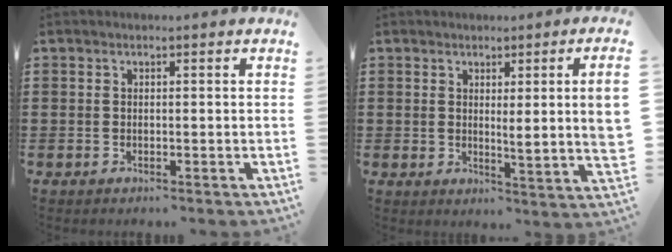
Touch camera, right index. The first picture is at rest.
{"total": 4.5, "force": [1.5, -0.5, 4.2], "torque": [-0.067, -0.013, 0.021]}